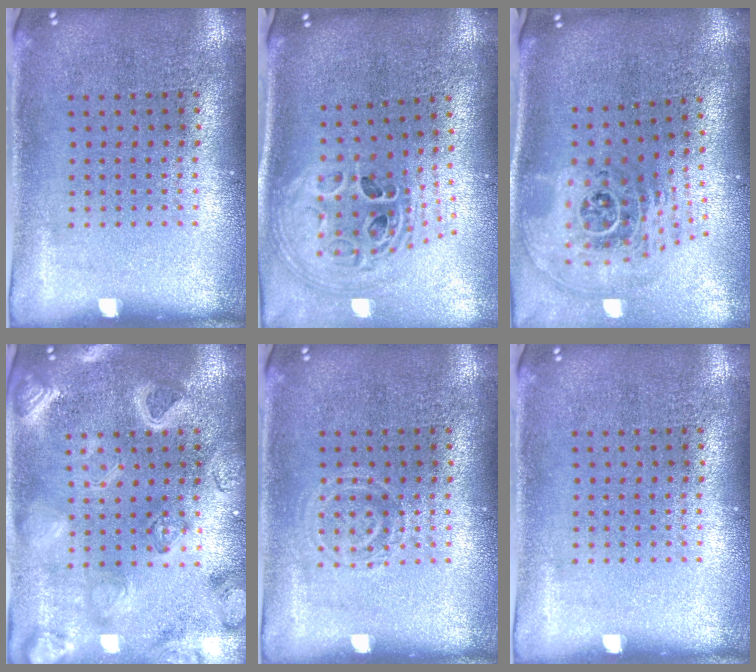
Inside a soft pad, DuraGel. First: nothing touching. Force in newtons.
{"total": 1.9, "press": 1.5, "slide": 1.1}
{"total": 2.7, "press": 1.8, "slide": 2.0}
{"total": 3.1, "press": 3.0, "slide": 0.9}
{"total": 1.2, "press": 1.2, "slide": 0.3}
{"total": 0.0}